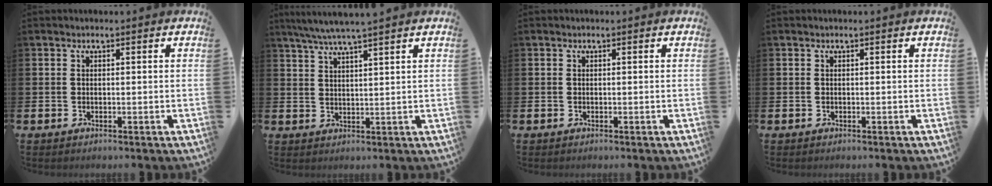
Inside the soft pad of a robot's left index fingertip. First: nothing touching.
{"total": 4.7, "force": [4.3, -0.4, 1.8], "torque": [-0.054, -0.012, 0.077]}
{"total": 0.0}
{"total": 0.0}